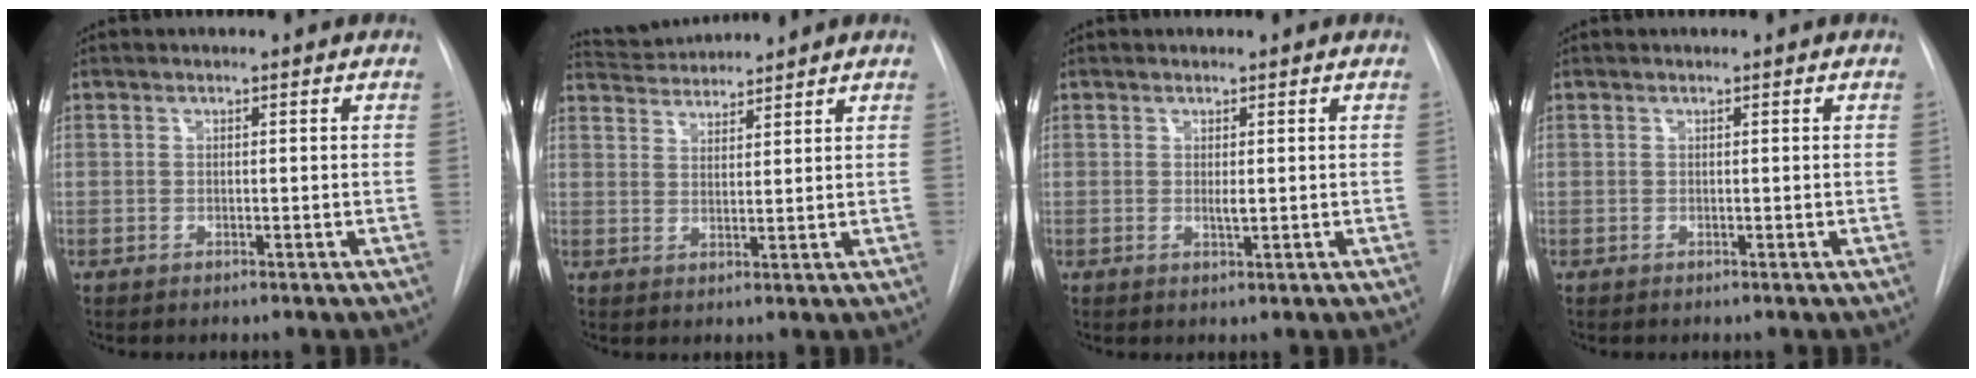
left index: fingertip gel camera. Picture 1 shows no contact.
{"total": 5.7, "force": [5.7, -0.2, 0.3], "torque": [-0.015, 0.024, 0.104]}
{"total": 0.9, "force": [0.2, 0.2, 0.9], "torque": [-0.019, -0.003, 0.006]}
{"total": 0.0}